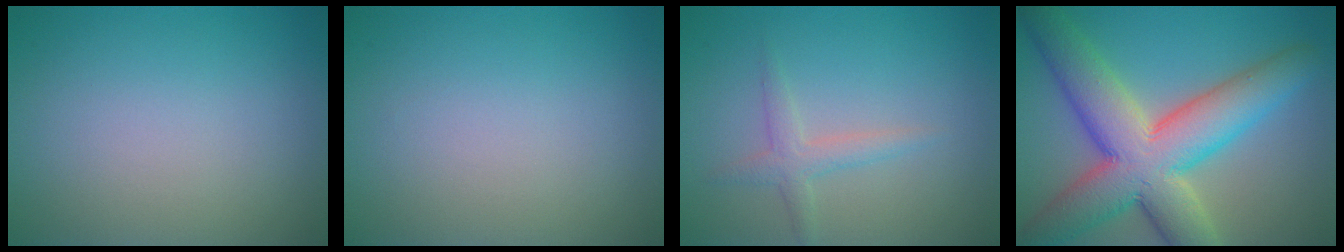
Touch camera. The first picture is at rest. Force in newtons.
{"total": 0.0}
{"total": 1.9, "press": 1.9, "slide": 0.0}
{"total": 11.5, "press": 11.5, "slide": 0.5}